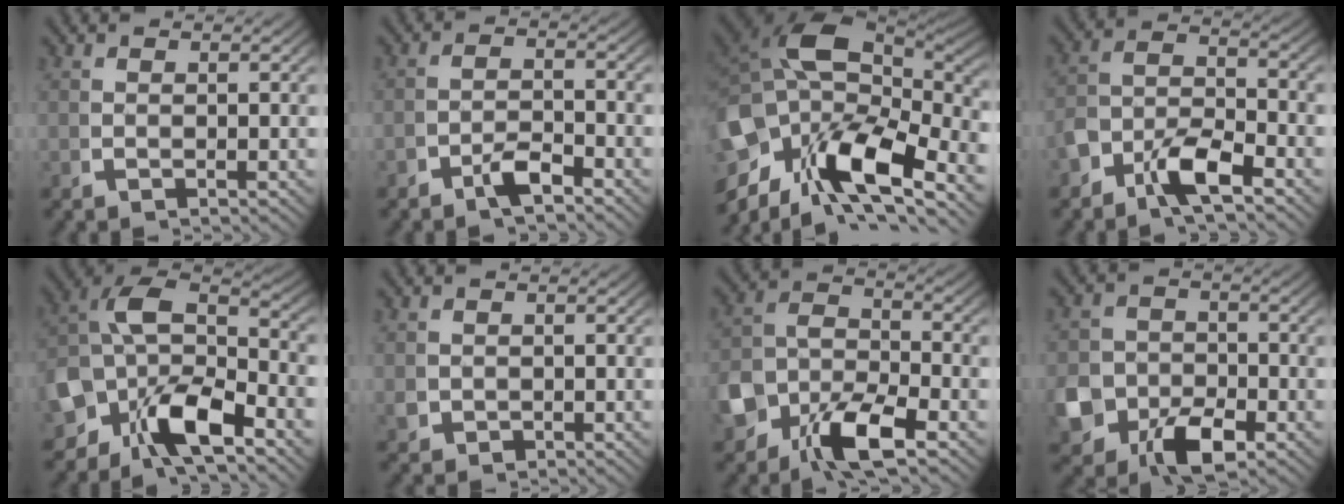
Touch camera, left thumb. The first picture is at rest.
{"total": 2.3, "force": [-1.6, 1.0, 1.2], "torque": [-0.019, -0.003, -0.033]}
{"total": 18.3, "force": [-0.5, 12.0, 13.7], "torque": [-0.271, -0.047, 0.011]}
{"total": 5.3, "force": [-2.0, 3.5, 3.5], "torque": [-0.080, -0.019, -0.038]}
{"total": 12.8, "force": [-1.0, 9.5, 8.5], "torque": [-0.203, -0.041, -0.016]}
{"total": 1.9, "force": [-0.3, 1.8, 0.5], "torque": [-0.019, -0.007, -0.003]}
{"total": 8.5, "force": [-3.0, 6.1, 5.0], "torque": [-0.121, -0.035, -0.048]}
{"total": 7.5, "force": [-3.2, 5.6, 3.8], "torque": [-0.093, -0.043, -0.044]}